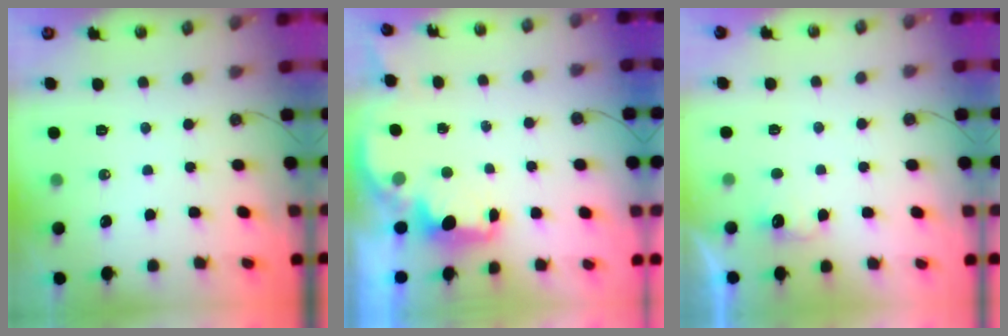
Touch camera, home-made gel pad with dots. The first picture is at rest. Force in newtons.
{"total": 2.3, "press": 2.2, "slide": 0.8}
{"total": 3.5, "press": 3.4, "slide": 0.9}